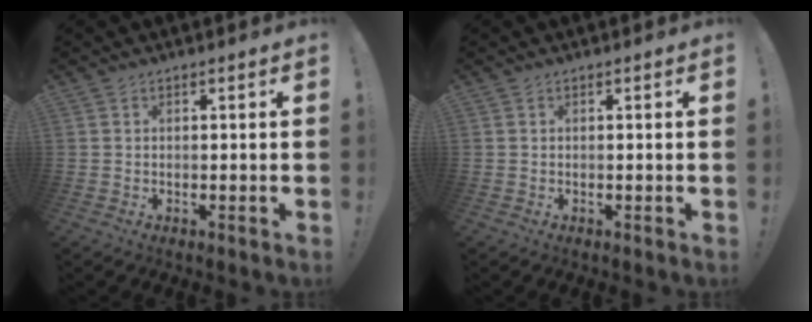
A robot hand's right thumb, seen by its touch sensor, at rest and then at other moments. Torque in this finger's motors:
{"motor_torque": [0.09, -0.02, -0.11, 0.04, 0.00]}